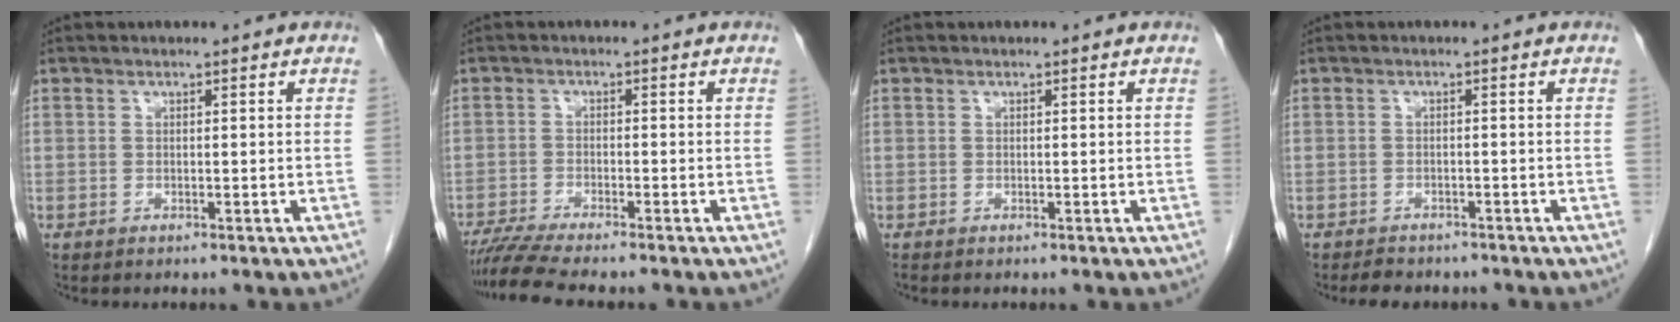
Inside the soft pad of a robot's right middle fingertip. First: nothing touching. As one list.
[{"total": 6.4, "force": [-5.7, -0.5, 3.0], "torque": [-0.048, -0.015, -0.096]}, {"total": 0.0}, {"total": 3.8, "force": [-3.3, 1.6, 1.0], "torque": [-0.023, -0.003, -0.044]}]